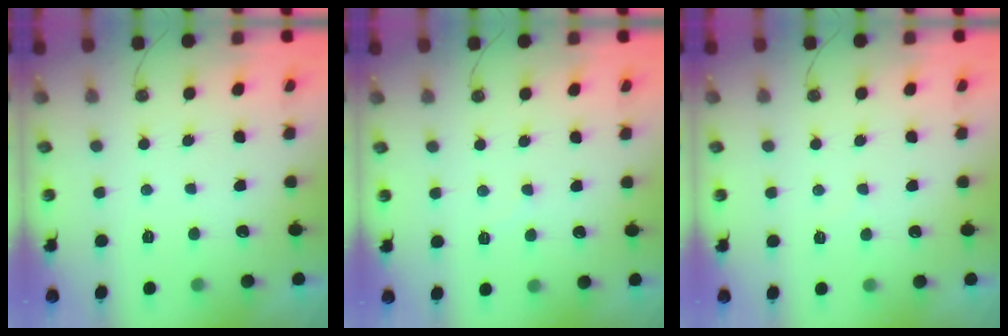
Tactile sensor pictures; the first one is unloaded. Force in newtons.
{"total": 5.2, "press": 5.2, "slide": 0.7}
{"total": 5.9, "press": 5.9, "slide": 0.6}